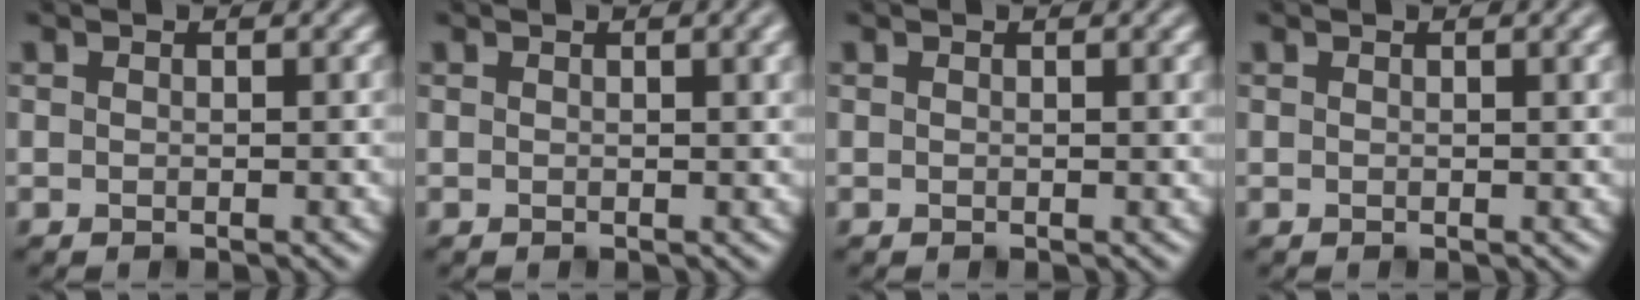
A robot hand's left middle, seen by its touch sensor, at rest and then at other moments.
{"total": 3.5, "force": [1.9, 1.2, 2.7], "torque": [-0.030, 0.012, 0.022]}
{"total": 1.6, "force": [0.9, 0.4, 1.3], "torque": [-0.012, 0.005, 0.013]}
{"total": 2.4, "force": [1.3, 0.7, 1.8], "torque": [-0.021, 0.007, 0.019]}